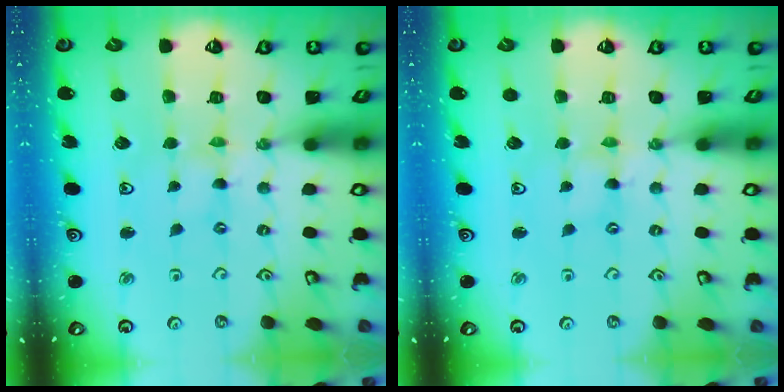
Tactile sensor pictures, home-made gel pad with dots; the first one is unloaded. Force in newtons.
{"total": 1.2, "press": 1.1, "slide": 0.2}